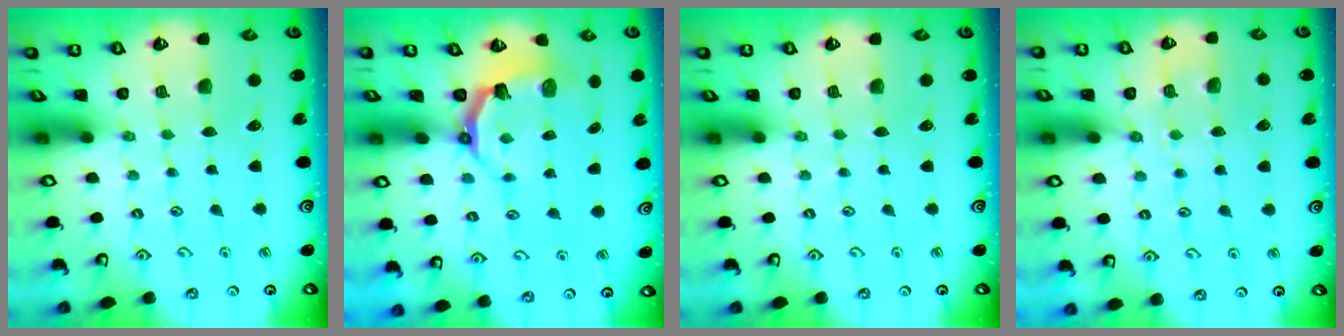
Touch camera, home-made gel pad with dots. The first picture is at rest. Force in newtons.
{"total": 4.9, "press": 3.4, "slide": 3.6}
{"total": 0.0}
{"total": 5.5, "press": 5.4, "slide": 0.9}